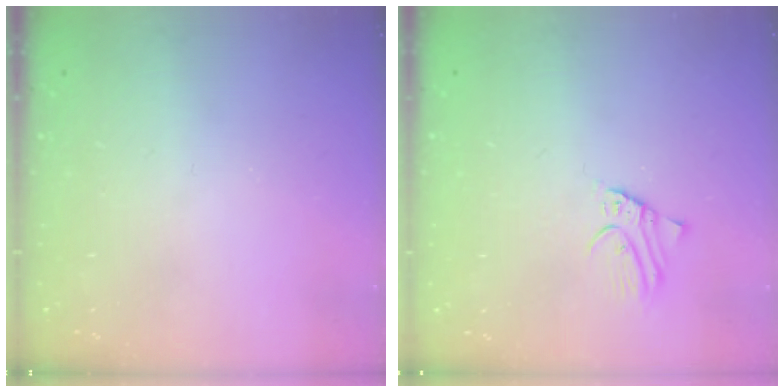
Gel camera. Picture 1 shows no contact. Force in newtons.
{"total": 2.7, "press": 2.7, "slide": 0.3}